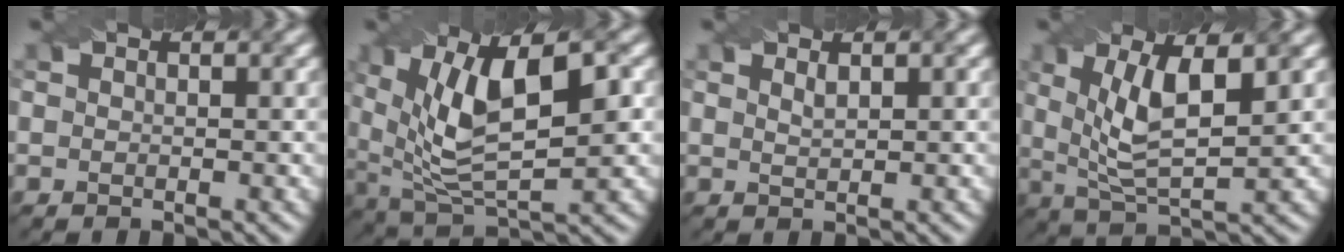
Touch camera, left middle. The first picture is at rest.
{"total": 10.2, "force": [2.4, 4.2, 9.0], "torque": [-0.166, -0.001, 0.044]}
{"total": 0.9, "force": [0.5, 0.2, 0.7], "torque": [-0.012, 0.000, 0.011]}
{"total": 6.8, "force": [1.6, 2.3, 6.2], "torque": [-0.123, -0.003, 0.032]}